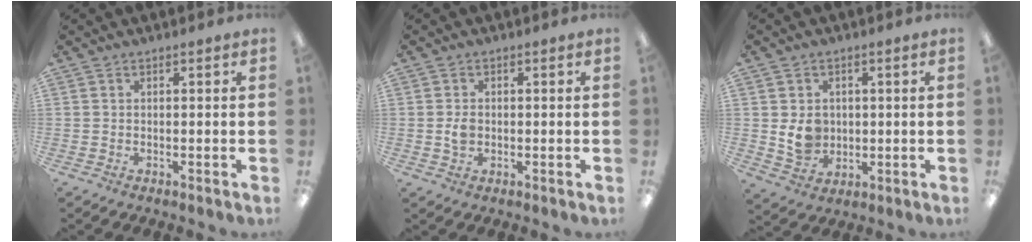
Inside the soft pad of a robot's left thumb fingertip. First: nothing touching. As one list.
[{"total": 2.7, "force": [-0.1, 1.8, 2.0], "torque": [-0.029, 0.001, -0.003]}, {"total": 7.0, "force": [0.7, 6.0, 3.5], "torque": [-0.047, 0.002, 0.014]}]